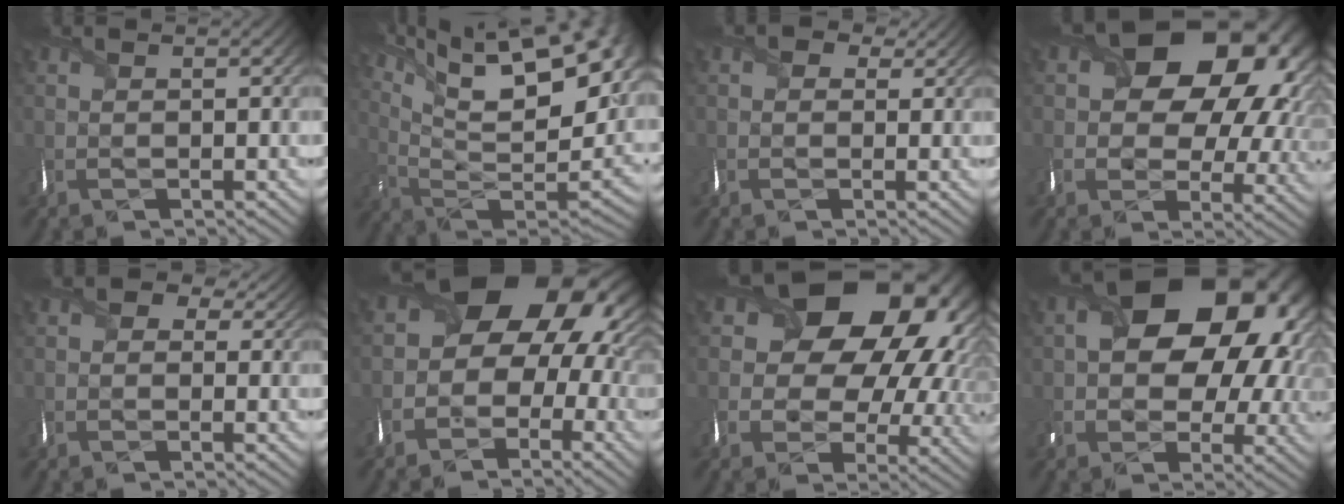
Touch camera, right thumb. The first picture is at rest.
{"total": 21.7, "force": [12.0, 9.7, 15.2], "torque": [-0.250, 0.037, 0.206]}
{"total": 2.9, "force": [1.0, 2.4, 1.3], "torque": [-0.020, -0.002, 0.007]}
{"total": 17.3, "force": [4.8, 12.3, 11.2], "torque": [-0.154, 0.004, 0.084]}
{"total": 4.7, "force": [1.5, 3.8, 2.4], "torque": [-0.037, 0.009, 0.005]}
{"total": 13.9, "force": [0.4, 10.6, 9.1], "torque": [-0.140, -0.019, 0.002]}
{"total": 19.5, "force": [6.0, 14.6, 11.6], "torque": [-0.201, 0.013, 0.119]}
{"total": 16.1, "force": [3.1, 11.2, 11.2], "torque": [-0.166, -0.003, 0.058]}